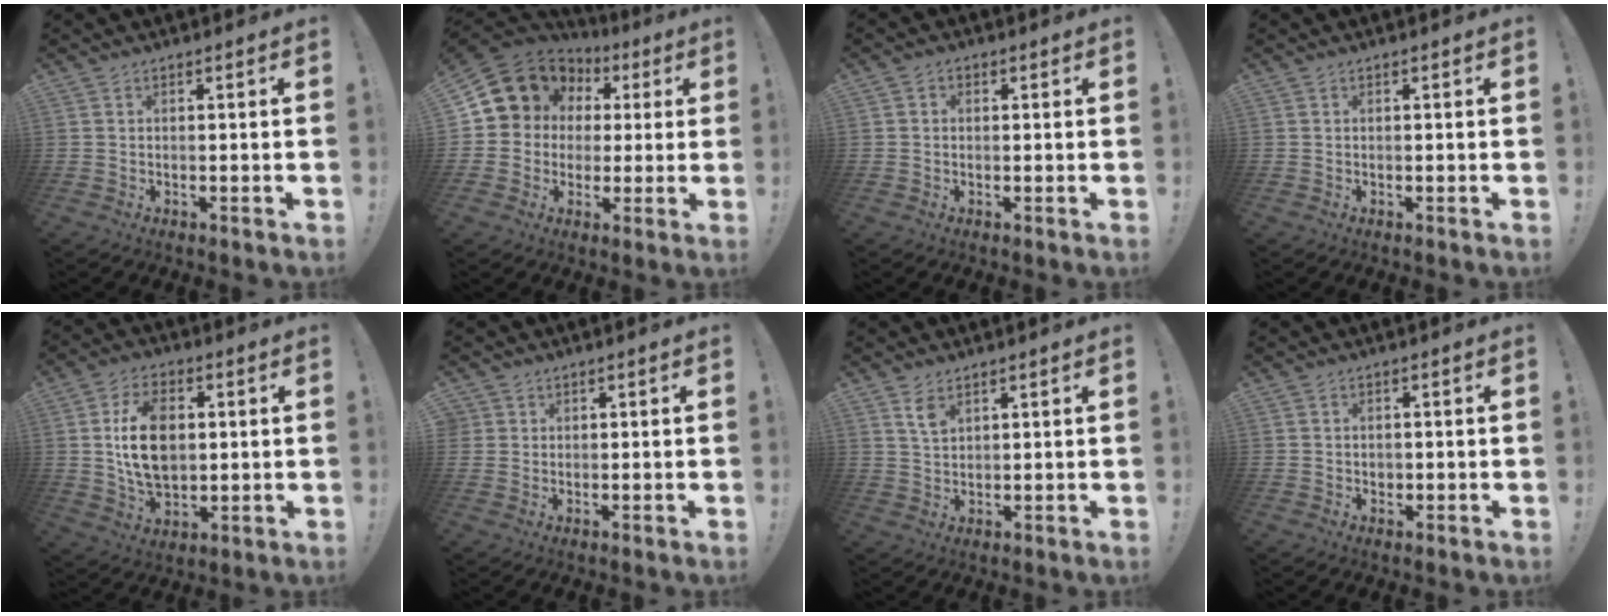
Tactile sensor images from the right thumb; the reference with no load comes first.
{"total": 10.6, "force": [4.0, 9.3, 3.0], "torque": [-0.045, -0.024, 0.090]}
{"total": 1.5, "force": [-0.3, 1.3, 0.8], "torque": [-0.004, 0.002, -0.007]}
{"total": 0.0}
{"total": 14.9, "force": [1.9, 9.9, 10.9], "torque": [-0.188, 0.004, 0.034]}
{"total": 1.7, "force": [1.0, 1.3, 0.1], "torque": [-0.003, -0.003, 0.019]}
{"total": 4.4, "force": [2.7, 2.1, 2.7], "torque": [-0.041, -0.016, 0.048]}
{"total": 1.1, "force": [0.1, 1.1, 0.3], "torque": [0.002, -0.001, -0.001]}